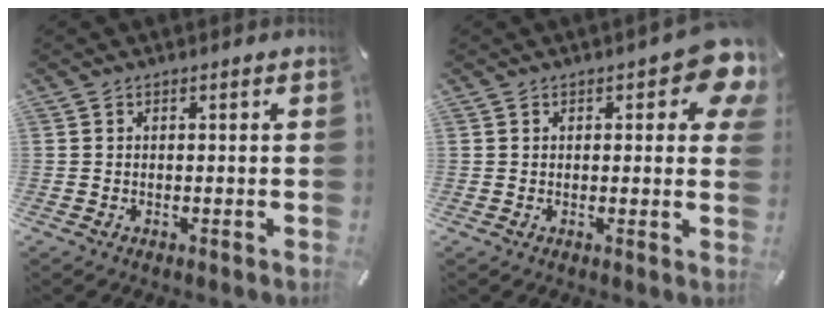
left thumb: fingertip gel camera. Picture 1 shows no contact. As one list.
[{"total": 8.7, "force": [3.6, 3.7, 7.0], "torque": [-0.078, -0.019, 0.059]}]